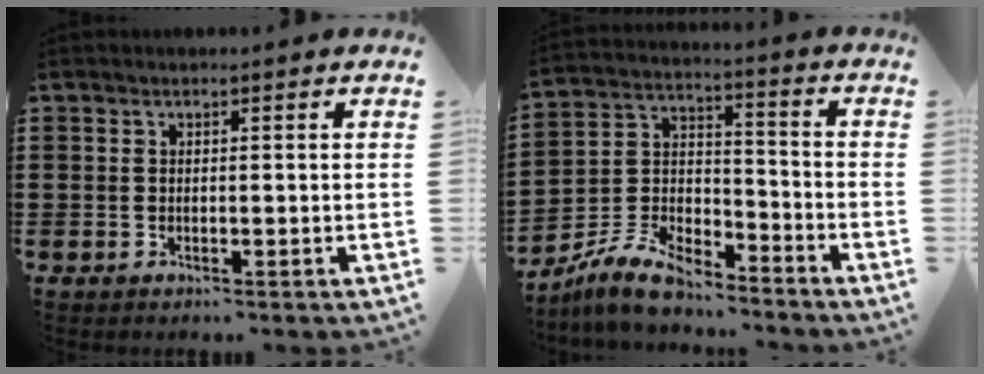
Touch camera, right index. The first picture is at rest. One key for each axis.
{"total": 8.5, "fx": -7.6, "fy": 2.5, "fz": 2.9, "tx": -0.073, "ty": 0.016, "tz": -0.152}